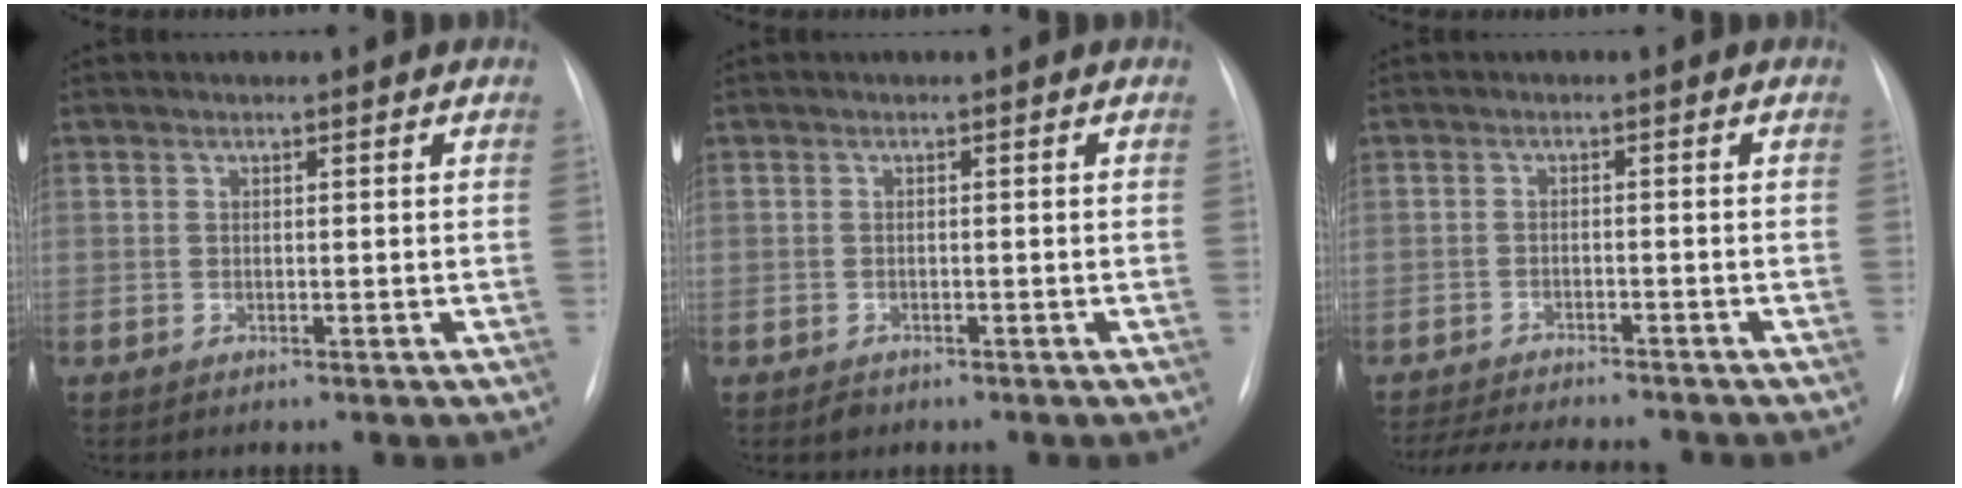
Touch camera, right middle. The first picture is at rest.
{"total": 1.0, "force": [-0.7, 0.6, 0.2], "torque": [-0.004, 0.001, -0.011]}
{"total": 11.7, "force": [-10.6, 1.8, 4.5], "torque": [-0.071, -0.008, -0.148]}